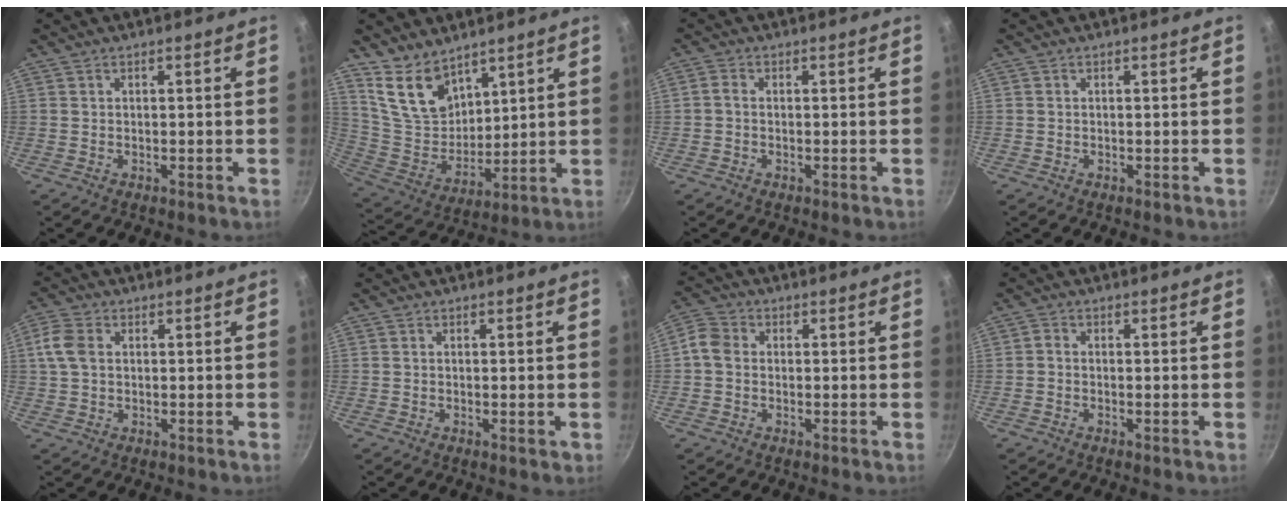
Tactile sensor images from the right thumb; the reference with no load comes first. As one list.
[{"total": 12.3, "force": [8.6, 6.9, 5.6], "torque": [-0.077, -0.060, 0.182]}, {"total": 1.5, "force": [-0.3, 1.1, 1.0], "torque": [-0.023, 0.008, -0.010]}, {"total": 0.0}, {"total": 5.3, "force": [0.8, 3.8, 3.6], "torque": [-0.071, 0.008, 0.010]}, {"total": 1.3, "force": [-0.3, 0.4, 1.2], "torque": [-0.018, -0.001, -0.005]}, {"total": 4.4, "force": [-0.3, 3.8, 2.3], "torque": [-0.039, 0.011, -0.024]}, {"total": 1.5, "force": [-0.7, 0.6, 1.1], "torque": [-0.035, 0.009, -0.021]}]